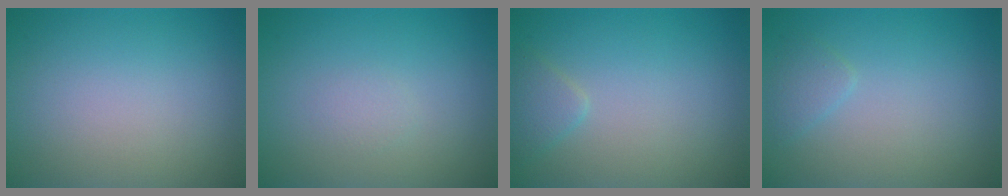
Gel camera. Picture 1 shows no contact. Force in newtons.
{"total": 0.7, "press": 0.7, "slide": 0.0}
{"total": 1.4, "press": 1.4, "slide": 0.1}
{"total": 1.2, "press": 1.2, "slide": 0.1}